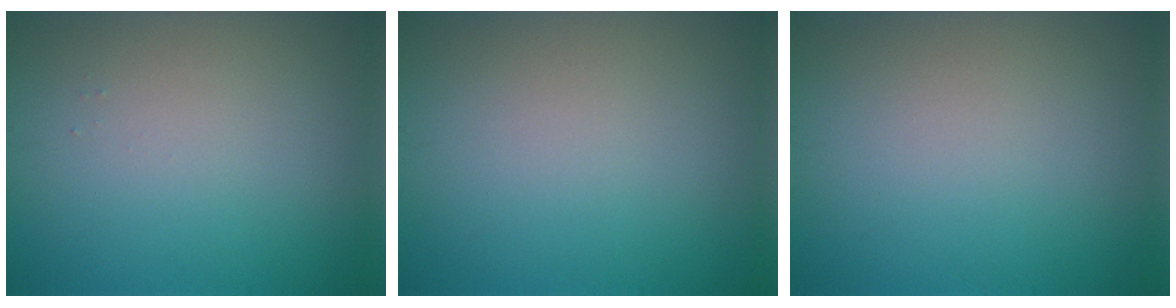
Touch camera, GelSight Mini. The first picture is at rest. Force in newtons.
{"total": 0.0}
{"total": 0.0}